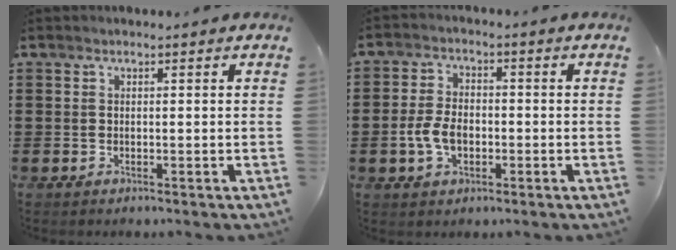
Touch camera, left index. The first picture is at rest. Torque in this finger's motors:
{"motor_torque": [0.44, 0.22, 0.31, 0.08]}